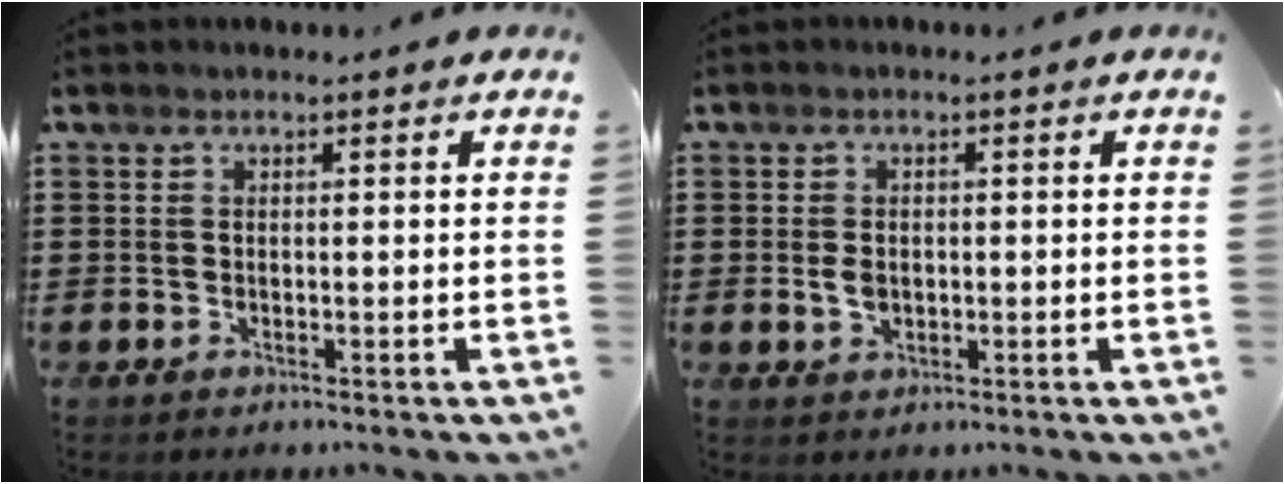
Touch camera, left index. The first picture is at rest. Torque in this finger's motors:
{"motor_torque": [0.32, 0.29, 0.29, 0.02]}